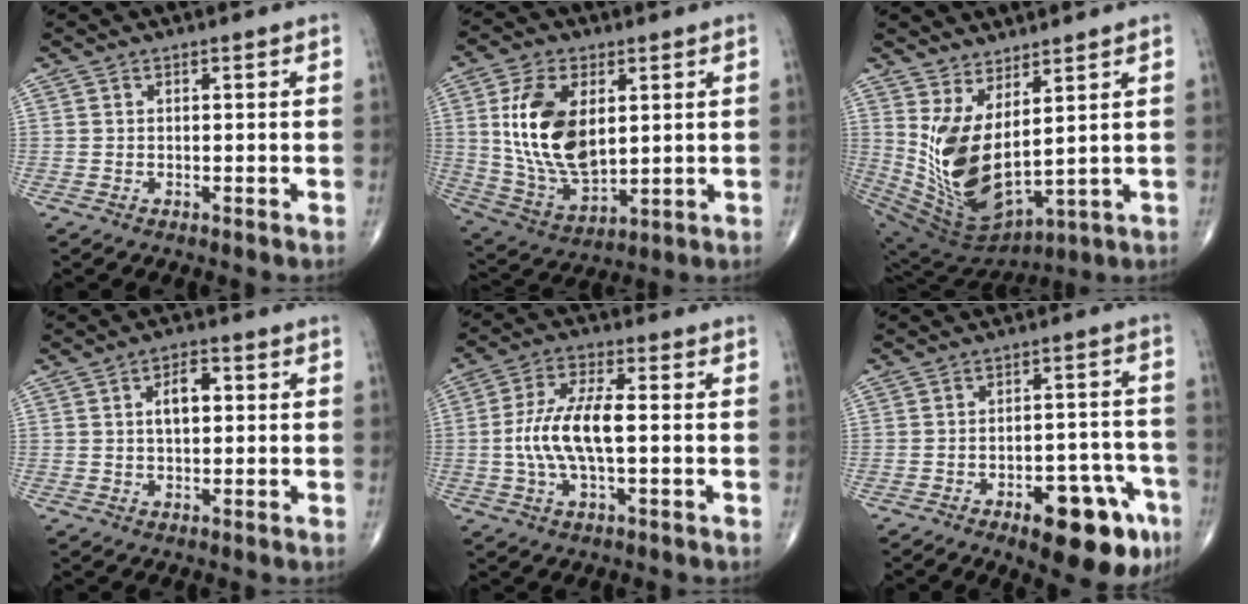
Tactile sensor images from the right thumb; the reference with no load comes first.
{"total": 16.7, "force": [3.2, 9.3, 13.5], "torque": [-0.246, -0.017, 0.072]}
{"total": 14.9, "force": [3.4, 6.2, 13.2], "torque": [-0.259, -0.054, 0.091]}
{"total": 5.2, "force": [0.9, 2.8, 4.3], "torque": [-0.067, 0.008, 0.012]}
{"total": 11.2, "force": [-0.7, 4.5, 10.3], "torque": [-0.216, 0.018, -0.016]}
{"total": 15.7, "force": [-8.1, 6.2, 12.0], "torque": [-0.111, 0.051, -0.099]}